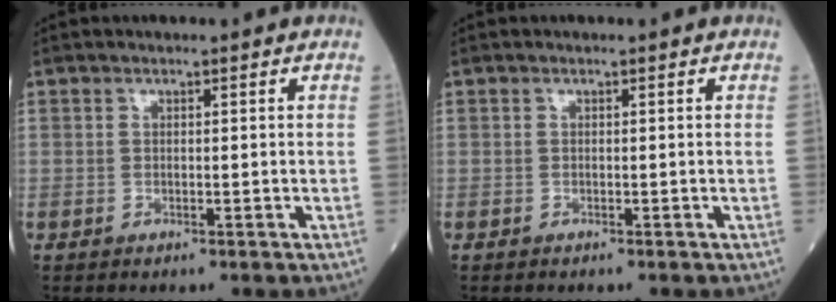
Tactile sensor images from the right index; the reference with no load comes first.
{"total": 0.0}